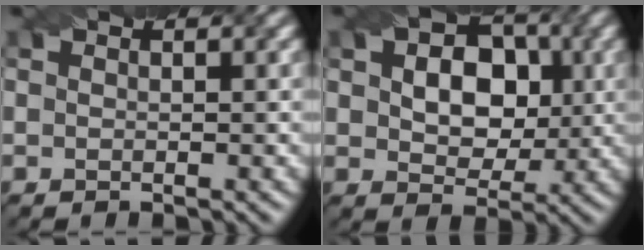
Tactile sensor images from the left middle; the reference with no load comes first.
{"total": 6.3, "force": [0.4, 4.8, 4.0], "torque": [-0.059, 0.011, 0.019]}